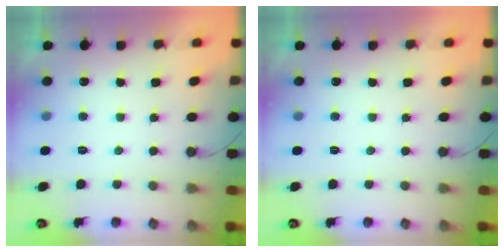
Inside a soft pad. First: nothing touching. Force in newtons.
{"total": 0.0}